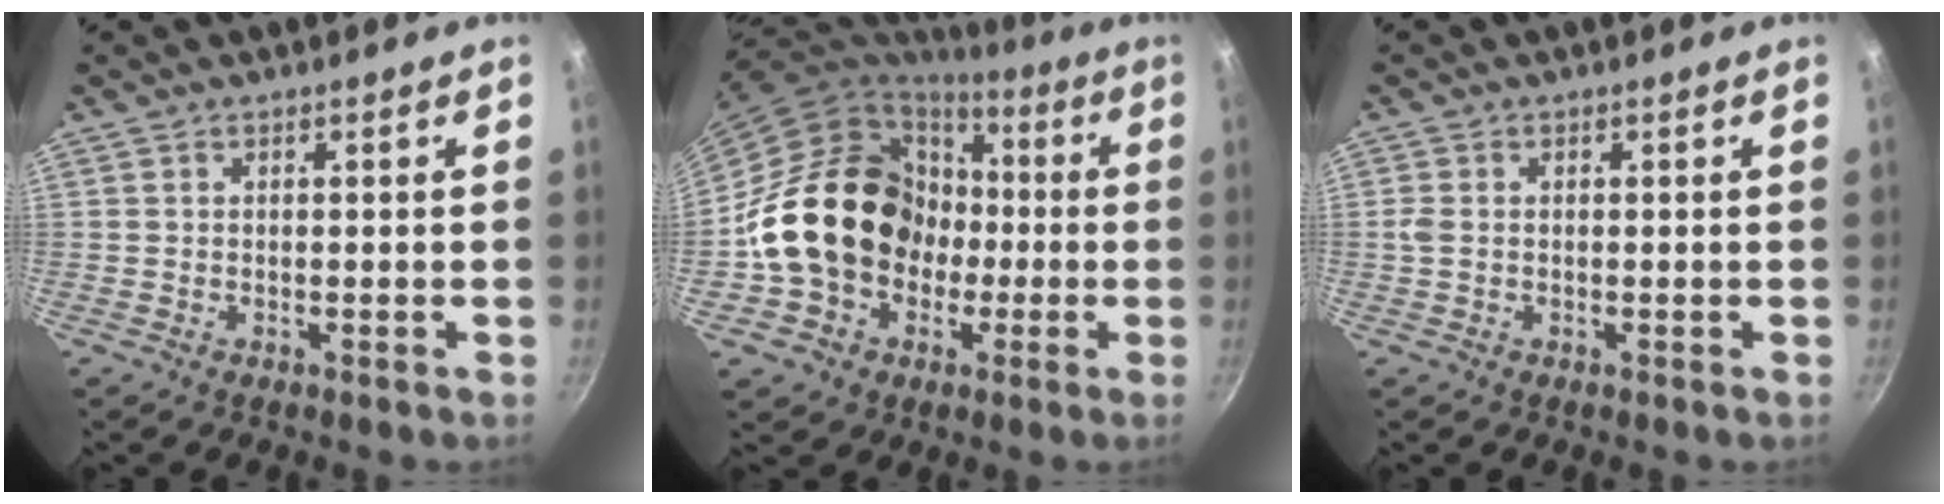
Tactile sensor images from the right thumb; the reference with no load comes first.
{"total": 20.7, "force": [-1.3, 17.4, 11.2], "torque": [-0.170, 0.047, -0.013]}
{"total": 1.8, "force": [0.0, 1.3, 1.2], "torque": [-0.028, 0.002, -0.001]}